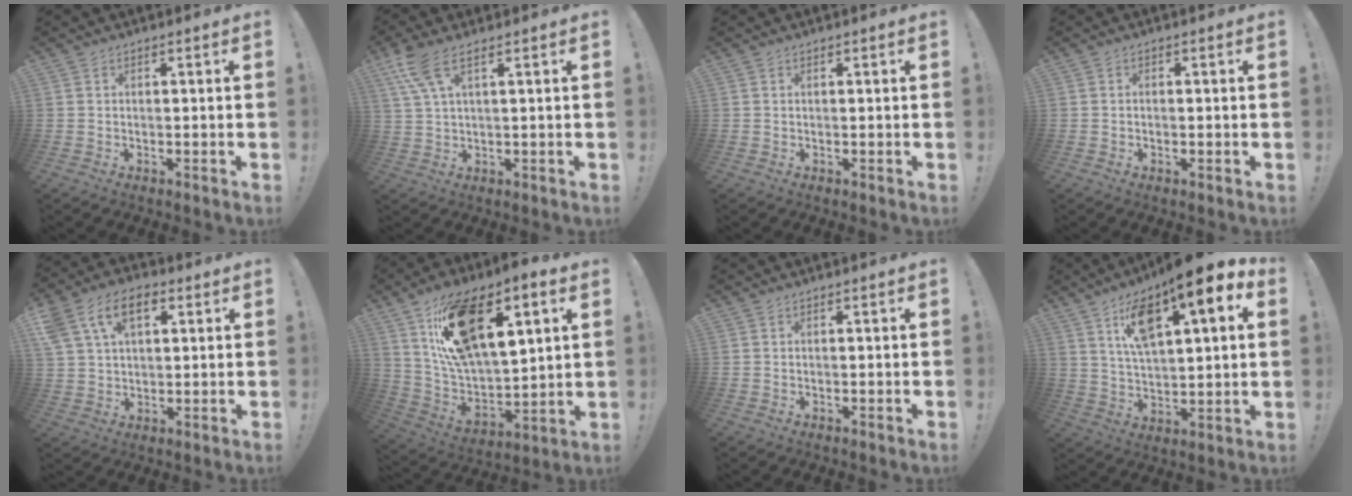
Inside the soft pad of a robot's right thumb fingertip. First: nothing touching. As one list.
[{"total": 7.0, "force": [4.2, 2.0, 5.2], "torque": [-0.108, -0.008, 0.081]}, {"total": 0.0}, {"total": 0.5, "force": [-0.3, 0.4, 0.2], "torque": [-0.005, 0.004, -0.005]}, {"total": 12.4, "force": [5.4, 7.7, 8.1], "torque": [-0.139, -0.004, 0.101]}, {"total": 21.7, "force": [10.3, 10.5, 15.9], "torque": [-0.275, -0.040, 0.185]}, {"total": 0.0}, {"total": 16.7, "force": [8.5, 5.4, 13.3], "torque": [-0.230, -0.034, 0.135]}]